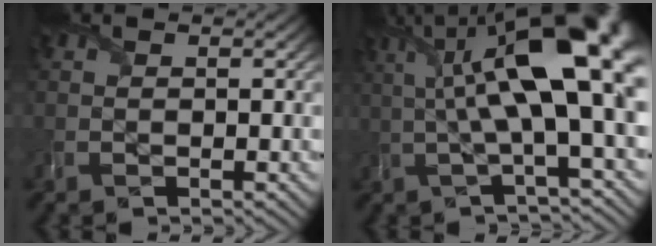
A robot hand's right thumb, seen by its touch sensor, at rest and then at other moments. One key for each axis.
{"total": 15.7, "fx": 2.9, "fy": 4.7, "fz": 14.6, "tx": -0.254, "ty": 0.014, "tz": 0.049}